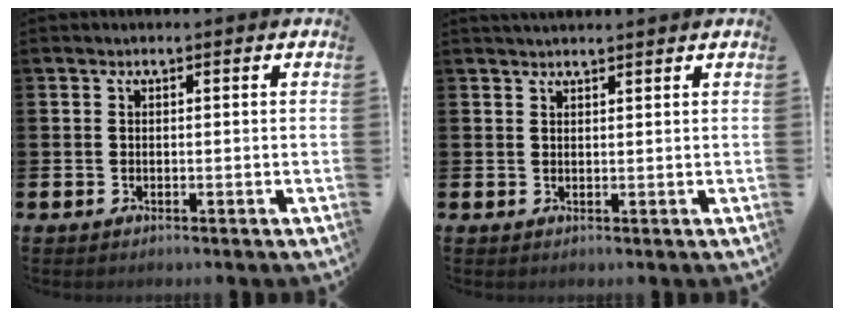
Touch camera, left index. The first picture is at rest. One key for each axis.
{"total": 1.6, "fx": 1.6, "fy": 0.0, "fz": 0.2, "tx": 0.004, "ty": -0.005, "tz": 0.027}